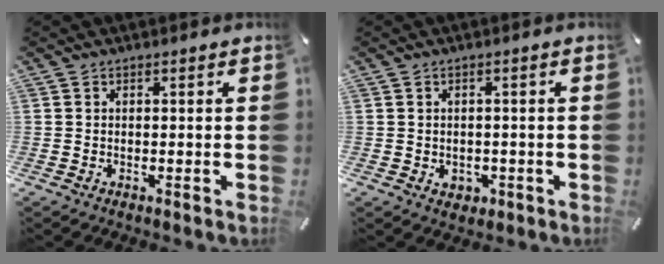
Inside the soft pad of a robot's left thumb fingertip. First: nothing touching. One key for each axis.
{"total": 2.5, "fx": -0.6, "fy": 2.3, "fz": 0.9, "tx": -0.009, "ty": 0.000, "tz": -0.013}